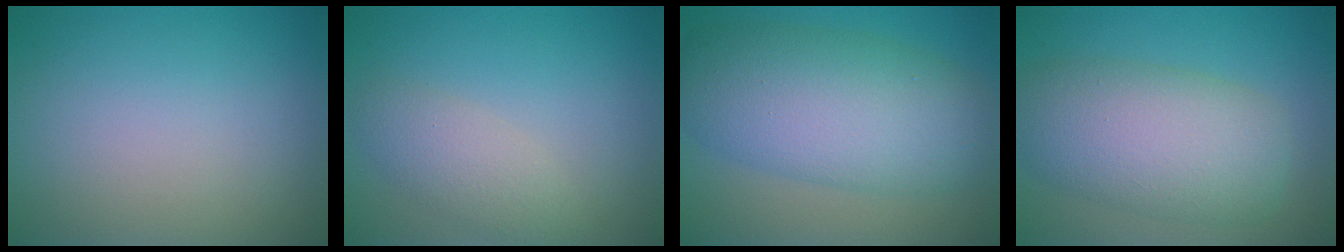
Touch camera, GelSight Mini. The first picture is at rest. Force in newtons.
{"total": 2.8, "press": 2.8, "slide": 0.2}
{"total": 9.6, "press": 9.6, "slide": 0.3}
{"total": 7.9, "press": 7.9, "slide": 0.3}